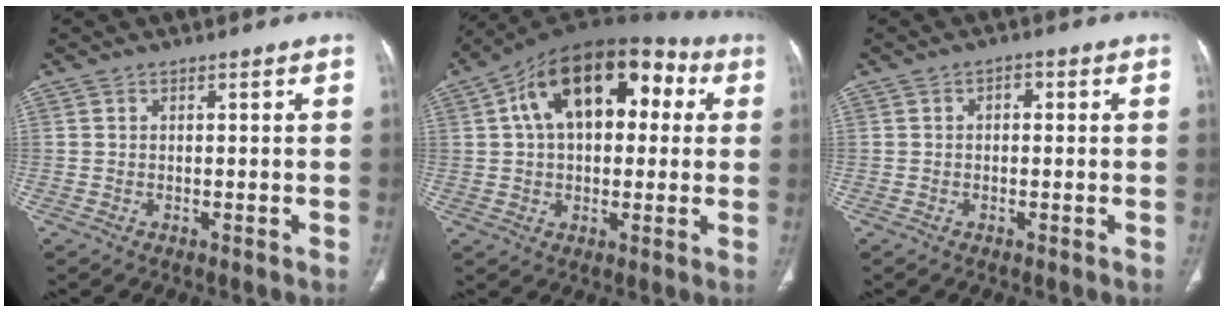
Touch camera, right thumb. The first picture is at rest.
{"total": 20.2, "force": [5.1, 11.9, 15.4], "torque": [-0.216, 0.038, 0.070]}
{"total": 1.8, "force": [0.2, 1.2, 1.3], "torque": [-0.011, 0.006, -0.002]}